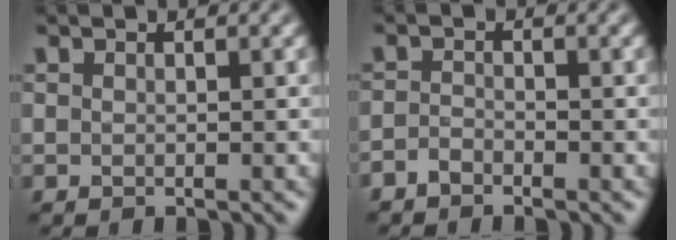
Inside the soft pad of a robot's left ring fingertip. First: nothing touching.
{"total": 1.2, "force": [-1.0, 0.5, 0.4], "torque": [-0.009, 0.002, -0.023]}